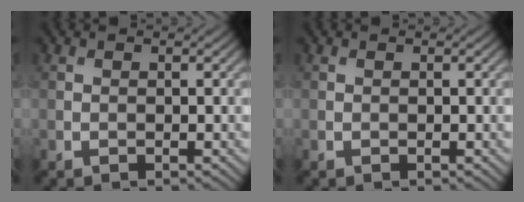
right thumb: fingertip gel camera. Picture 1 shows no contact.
{"total": 0.0}